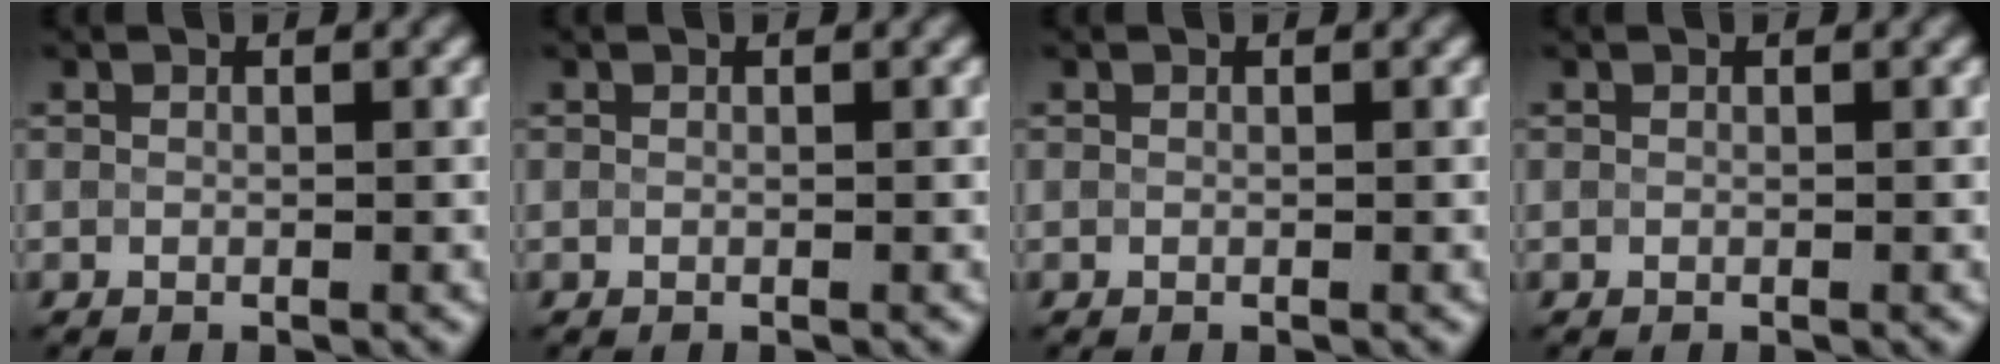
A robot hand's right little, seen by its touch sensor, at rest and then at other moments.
{"total": 0.0}
{"total": 0.0}
{"total": 0.0}